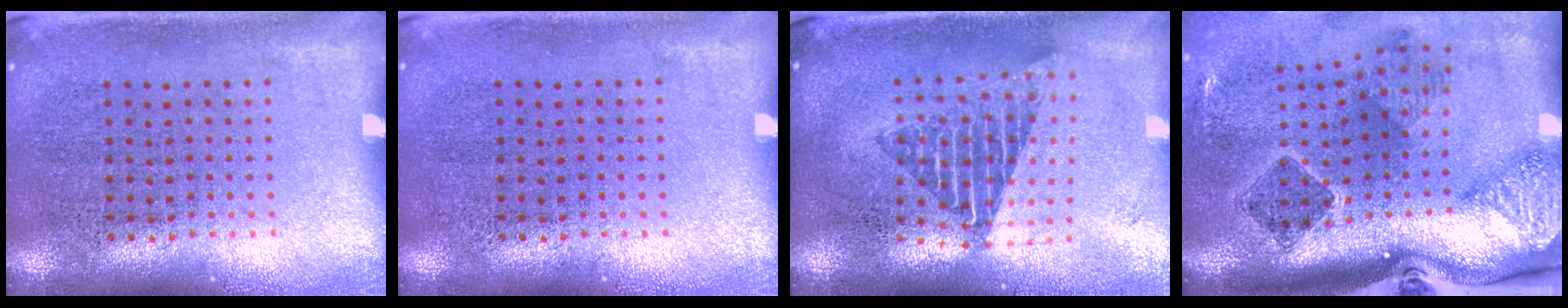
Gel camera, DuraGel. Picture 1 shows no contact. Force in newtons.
{"total": 0.0}
{"total": 1.7, "press": 1.3, "slide": 1.1}
{"total": 2.8, "press": 1.8, "slide": 2.1}